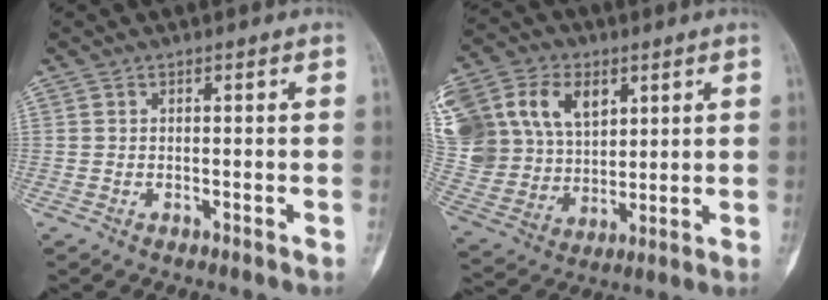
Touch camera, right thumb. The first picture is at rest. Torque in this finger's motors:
{"motor_torque": [1.17, 3.84, 0.76, -0.13, 0.67]}